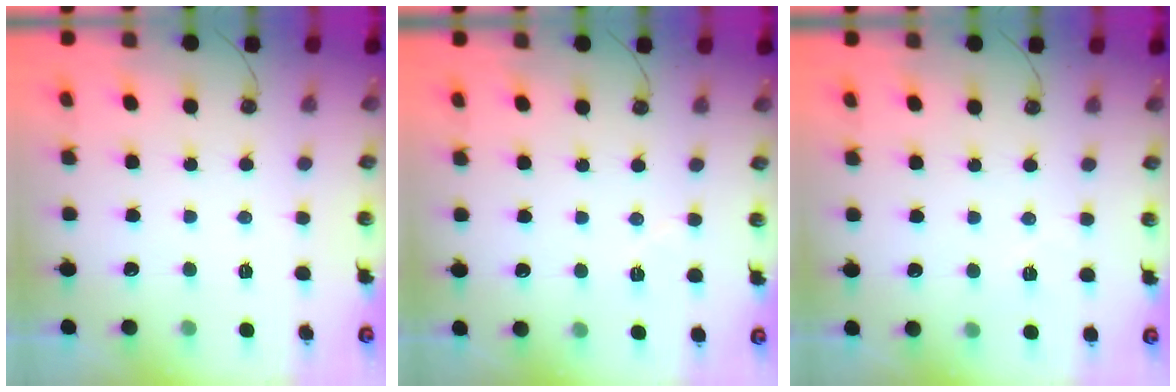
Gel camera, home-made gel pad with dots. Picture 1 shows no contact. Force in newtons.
{"total": 3.9, "press": 3.7, "slide": 1.3}
{"total": 3.3, "press": 3.1, "slide": 1.0}